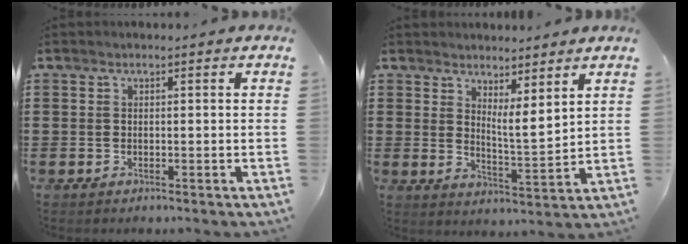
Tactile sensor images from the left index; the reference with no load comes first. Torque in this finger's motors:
{"motor_torque": [0.22, 0.11, -0.03, 0.00]}